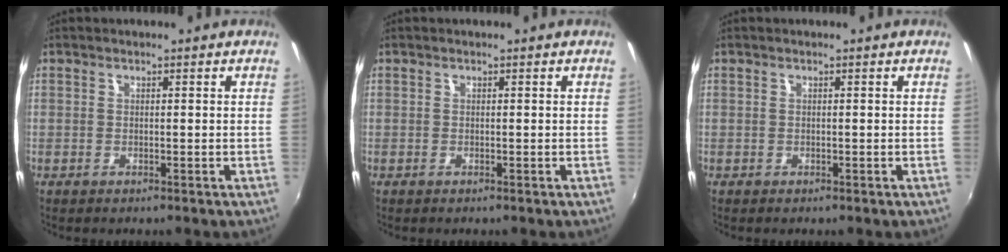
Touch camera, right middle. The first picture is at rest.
{"total": 0.0}
{"total": 0.0}